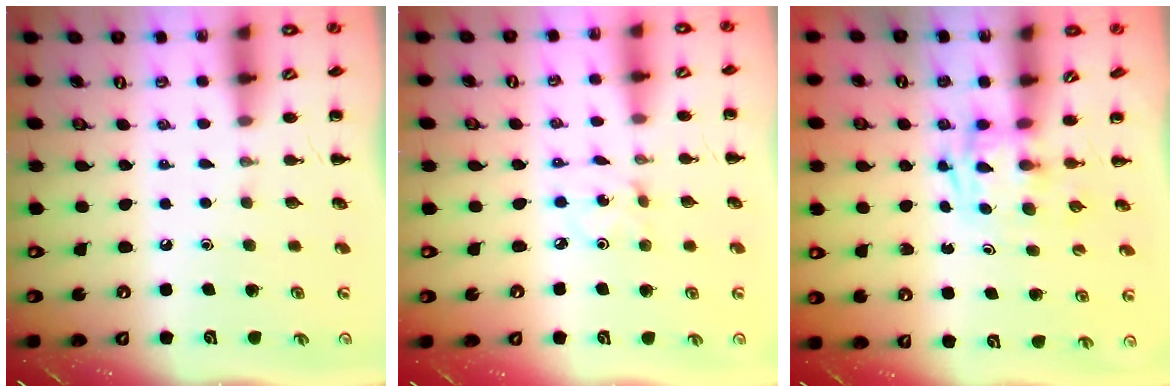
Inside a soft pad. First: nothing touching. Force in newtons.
{"total": 1.0, "press": 1.0, "slide": 0.2}
{"total": 2.9, "press": 2.9, "slide": 0.1}